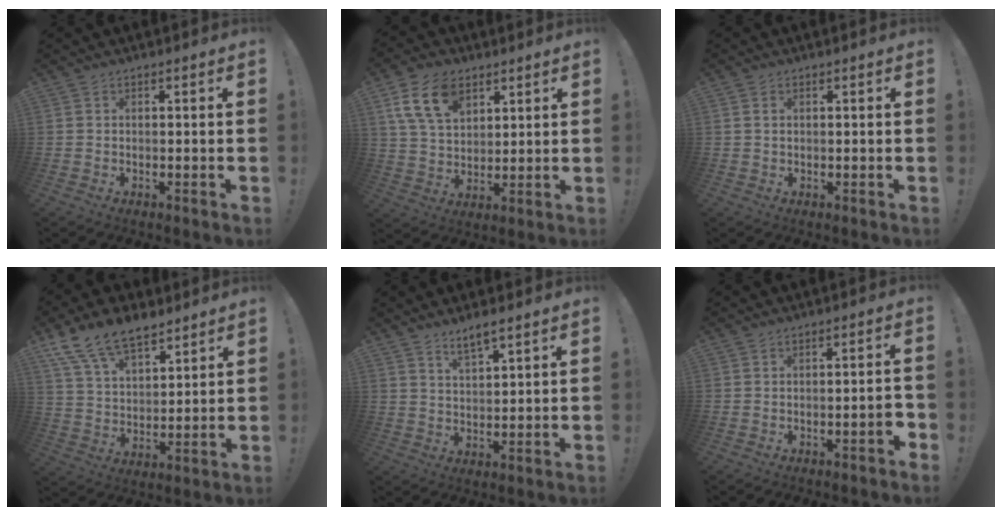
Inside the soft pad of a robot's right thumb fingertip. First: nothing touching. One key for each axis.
{"total": 14.1, "fx": 7.4, "fy": 8.8, "fz": 8.2, "tx": -0.151, "ty": -0.022, "tz": 0.139}
{"total": 1.2, "fx": 0.5, "fy": 0.8, "fz": 0.7, "tx": -0.021, "ty": 0.005, "tz": 0.010}
{"total": 14.1, "fx": 10.4, "fy": 6.7, "fz": 6.7, "tx": -0.122, "ty": -0.063, "tz": 0.195}
{"total": 5.1, "fx": 4.2, "fy": 1.1, "fz": 2.7, "tx": -0.040, "ty": -0.028, "tz": 0.073}
{"total": 4.1, "fx": -1.7, "fy": 0.8, "fz": 3.6, "tx": -0.046, "ty": 0.004, "tz": -0.028}